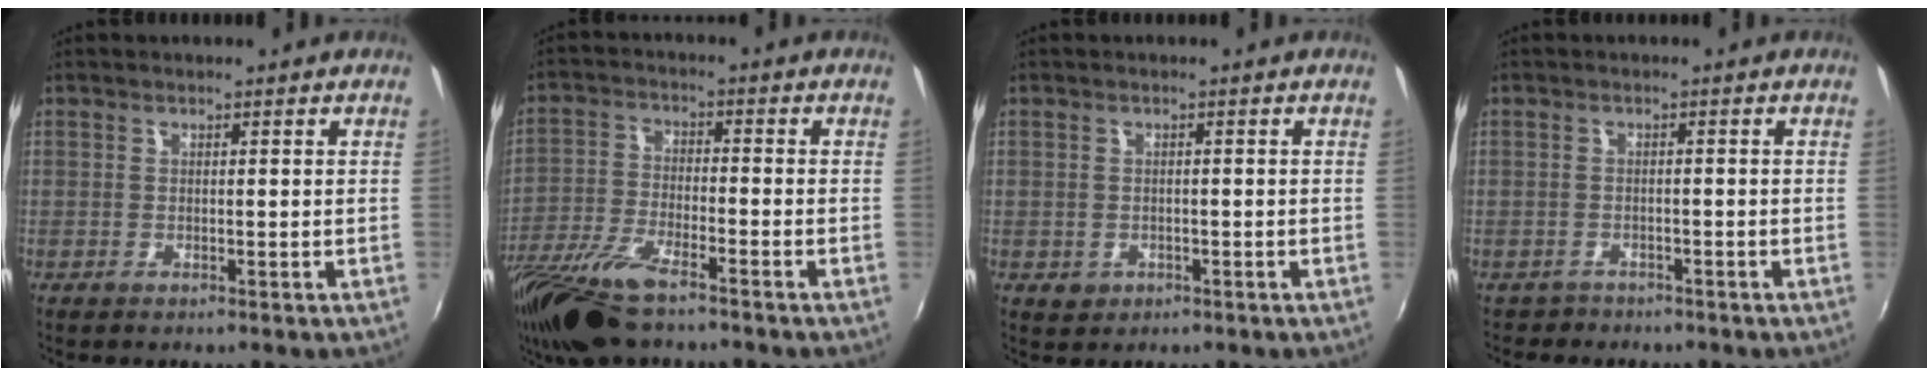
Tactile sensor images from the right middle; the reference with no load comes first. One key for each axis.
{"total": 13.6, "fx": -10.1, "fy": 3.2, "fz": 8.4, "tx": -0.187, "ty": -0.039, "tz": -0.198}
{"total": 2.2, "fx": -0.7, "fy": 1.9, "fz": 0.8, "tx": -0.018, "ty": -0.003, "tz": -0.006}
{"total": 2.6, "fx": -2.0, "fy": 1.7, "fz": 0.1, "tx": -0.011, "ty": -0.002, "tz": -0.031}